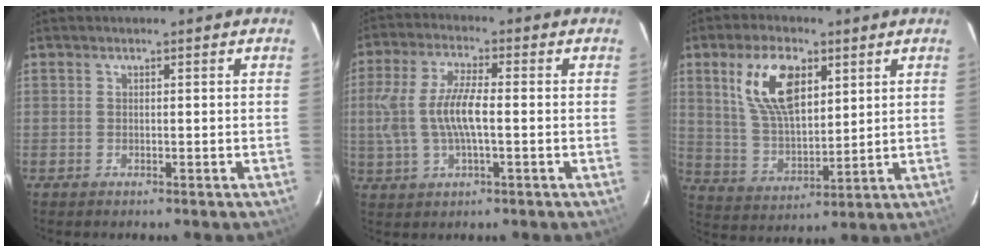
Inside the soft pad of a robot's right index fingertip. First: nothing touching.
{"total": 10.1, "force": [-0.5, 3.4, 9.5], "torque": [-0.196, 0.007, -0.007]}
{"total": 13.3, "force": [5.7, 6.5, 10.1], "torque": [-0.192, 0.013, 0.117]}